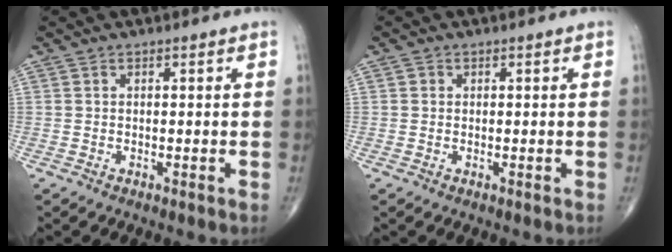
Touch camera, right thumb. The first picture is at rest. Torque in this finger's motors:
{"motor_torque": [-0.33, -0.33, -0.22, -0.06, 0.02]}